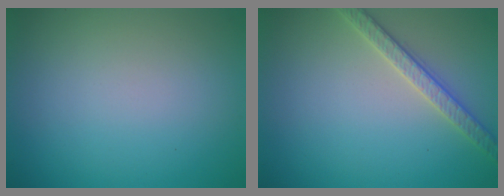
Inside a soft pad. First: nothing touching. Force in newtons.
{"total": 2.6, "press": 2.5, "slide": 0.5}